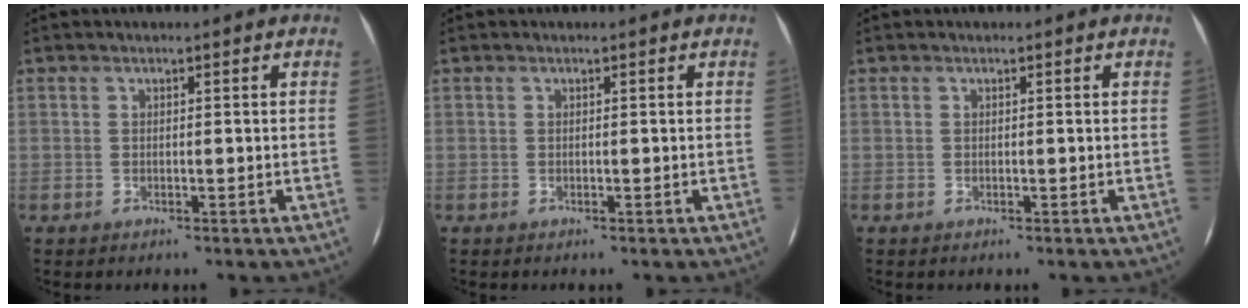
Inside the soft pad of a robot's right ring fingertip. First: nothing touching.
{"total": 0.0}
{"total": 0.0}